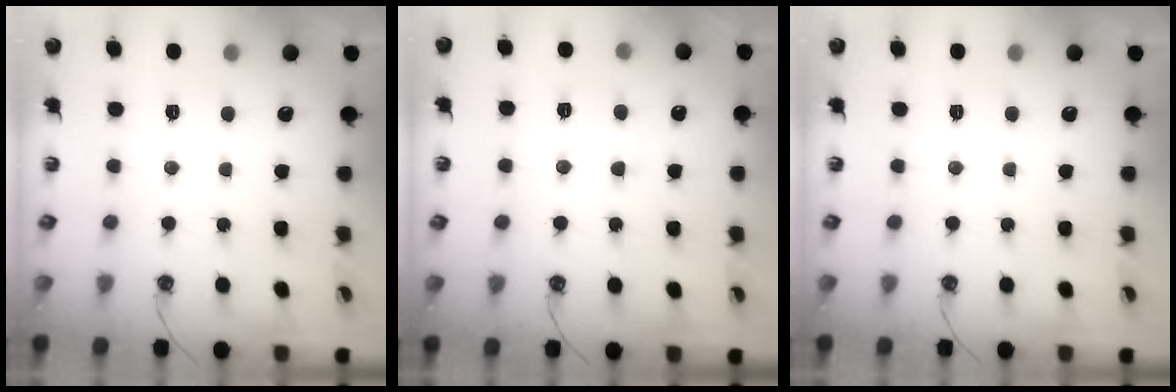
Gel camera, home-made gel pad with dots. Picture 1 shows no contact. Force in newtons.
{"total": 0.5, "press": 0.1, "slide": 0.5}
{"total": 0.0}